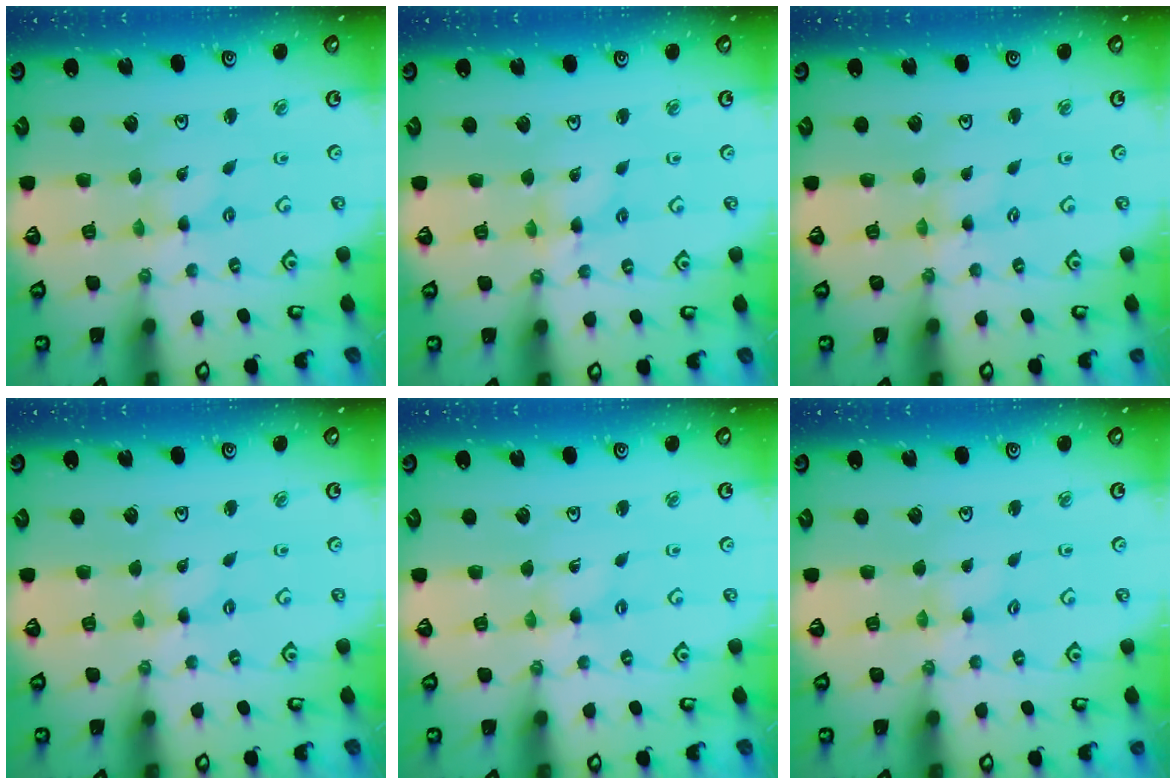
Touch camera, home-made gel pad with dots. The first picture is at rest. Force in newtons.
{"total": 2.7, "press": 2.7, "slide": 0.2}
{"total": 0.0}
{"total": 0.0}
{"total": 0.0}
{"total": 2.7, "press": 2.7, "slide": 0.4}